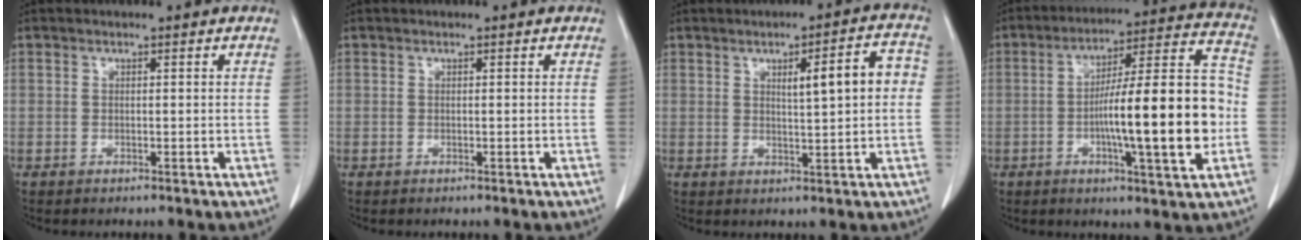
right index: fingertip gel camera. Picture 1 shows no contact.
{"total": 0.0}
{"total": 7.5, "force": [1.1, 1.2, 7.3], "torque": [-0.104, 0.020, 0.018]}
{"total": 18.9, "force": [-3.2, 1.7, 18.6], "torque": [-0.285, 0.014, -0.048]}